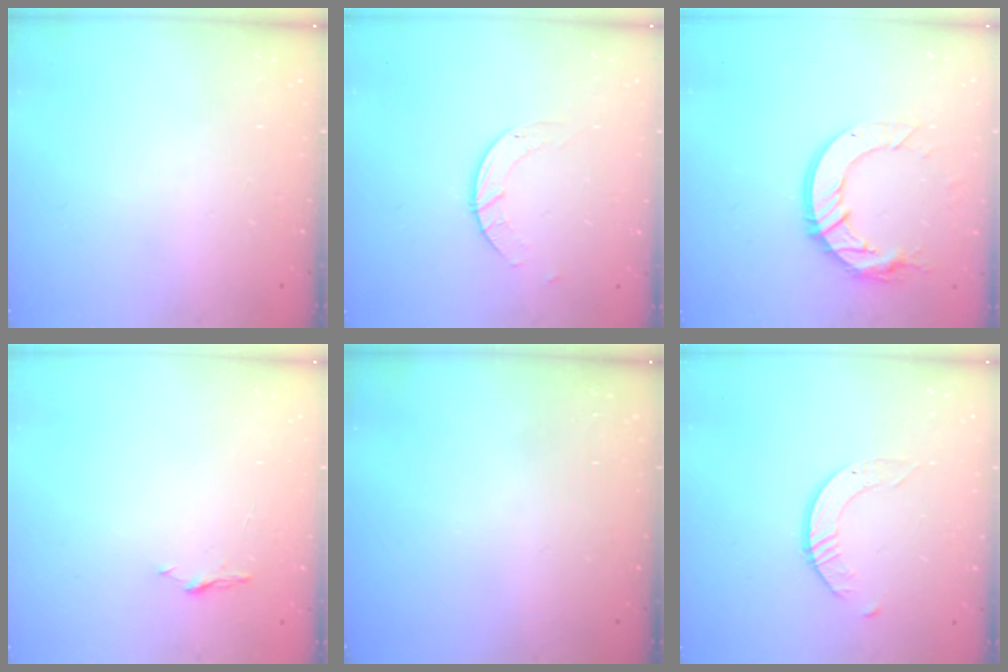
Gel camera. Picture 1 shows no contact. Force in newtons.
{"total": 2.8, "press": 2.8, "slide": 0.3}
{"total": 13.6, "press": 13.6, "slide": 1.2}
{"total": 3.7, "press": 3.7, "slide": 0.5}
{"total": 0.0}
{"total": 1.6, "press": 1.6, "slide": 0.2}